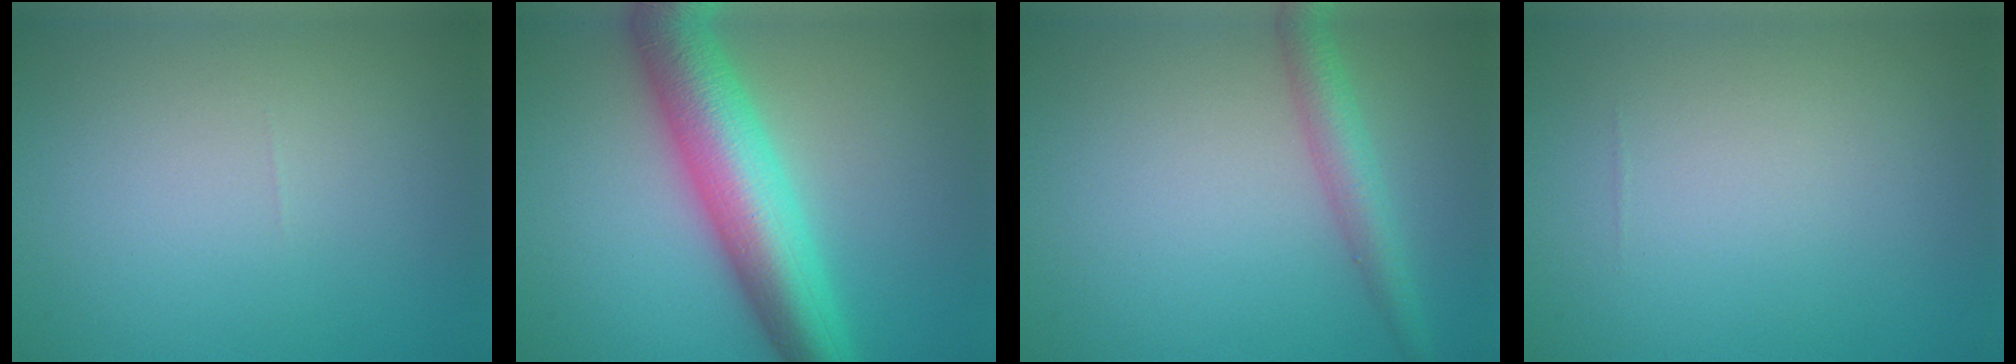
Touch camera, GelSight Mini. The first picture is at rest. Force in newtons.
{"total": 9.5, "press": 9.5, "slide": 0.2}
{"total": 3.2, "press": 3.1, "slide": 0.2}
{"total": 0.0}